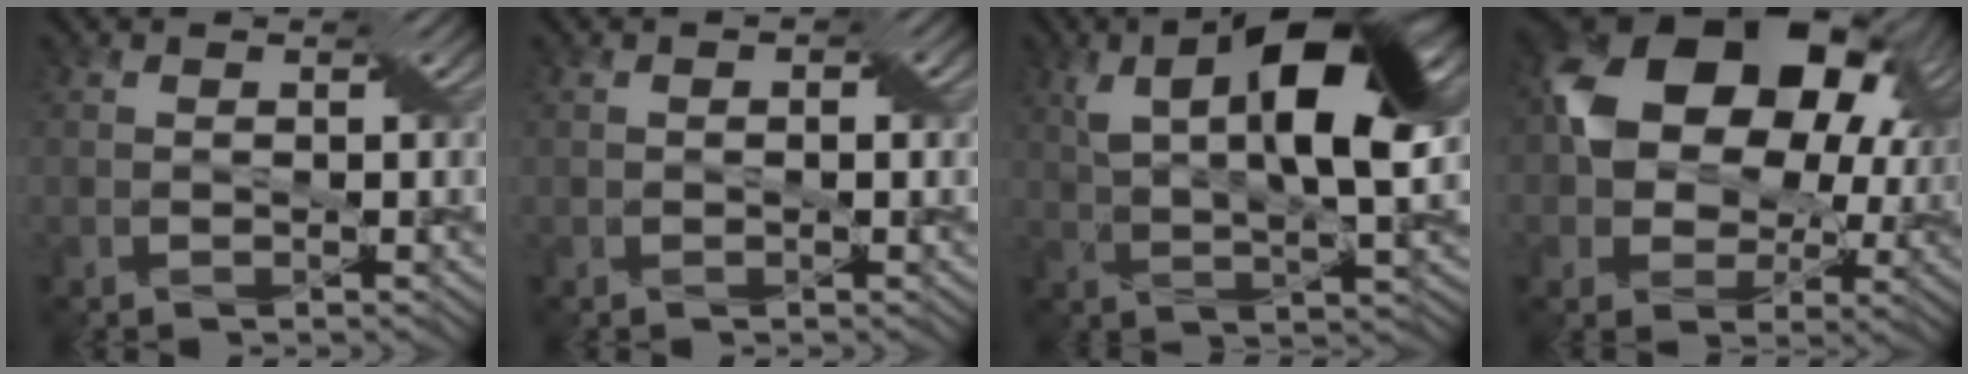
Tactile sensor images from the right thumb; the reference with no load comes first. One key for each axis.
{"total": 1.1, "fx": 0.1, "fy": 0.6, "fz": 1.0, "tx": -0.014, "ty": 0.003, "tz": 0.001}
{"total": 13.1, "fx": 4.4, "fy": 4.5, "fz": 11.4, "tx": -0.198, "ty": 0.002, "tz": 0.078}
{"total": 17.1, "fx": 4.5, "fy": 12.2, "fz": 11.1, "tx": -0.203, "ty": 0.015, "tz": 0.090}